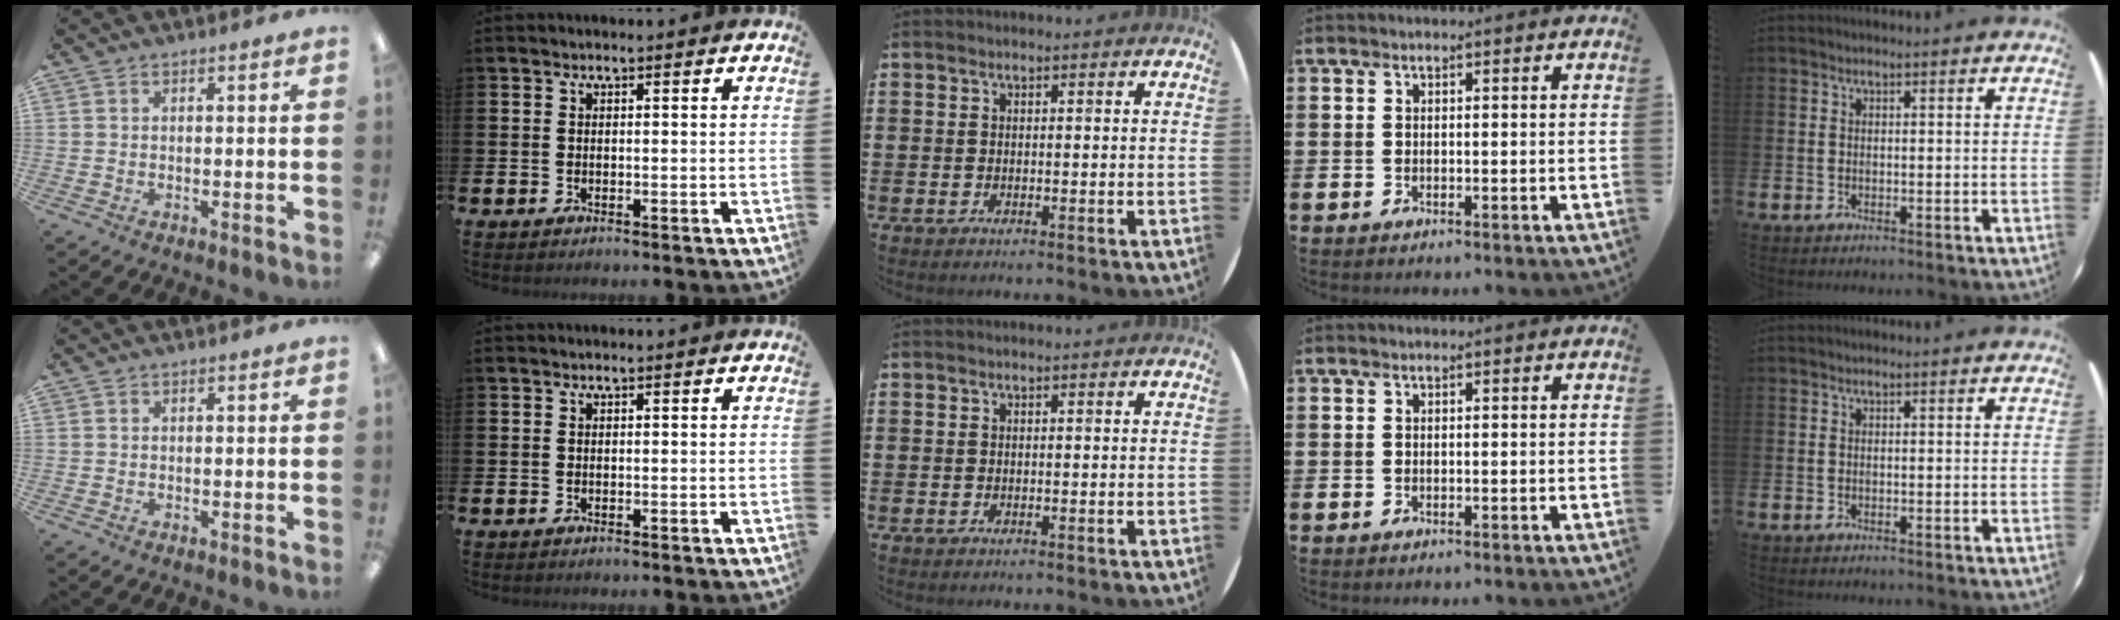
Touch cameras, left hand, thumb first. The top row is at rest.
{}